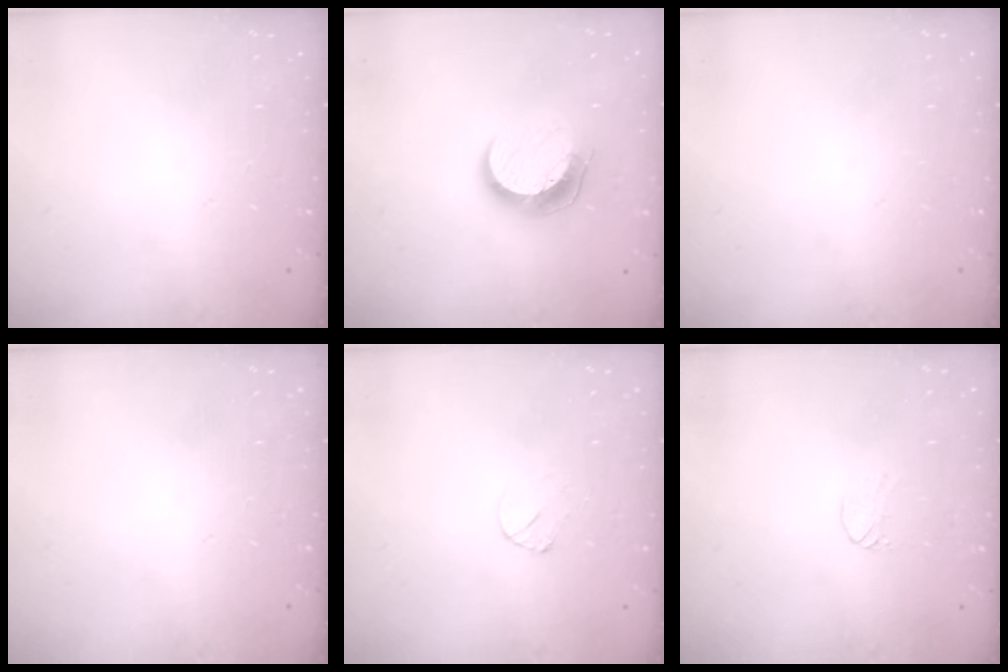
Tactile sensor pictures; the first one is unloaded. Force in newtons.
{"total": 10.3, "press": 10.3, "slide": 0.8}
{"total": 0.0}
{"total": 0.0}
{"total": 4.7, "press": 4.7, "slide": 0.3}
{"total": 5.4, "press": 5.3, "slide": 0.5}